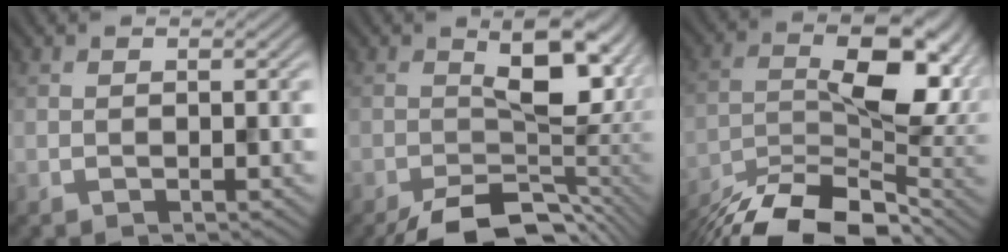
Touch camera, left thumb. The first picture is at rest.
{"total": 12.7, "force": [-4.3, 6.0, 10.3], "torque": [-0.146, -0.021, -0.058]}
{"total": 14.3, "force": [-7.9, 5.5, 10.6], "torque": [-0.187, -0.016, -0.136]}